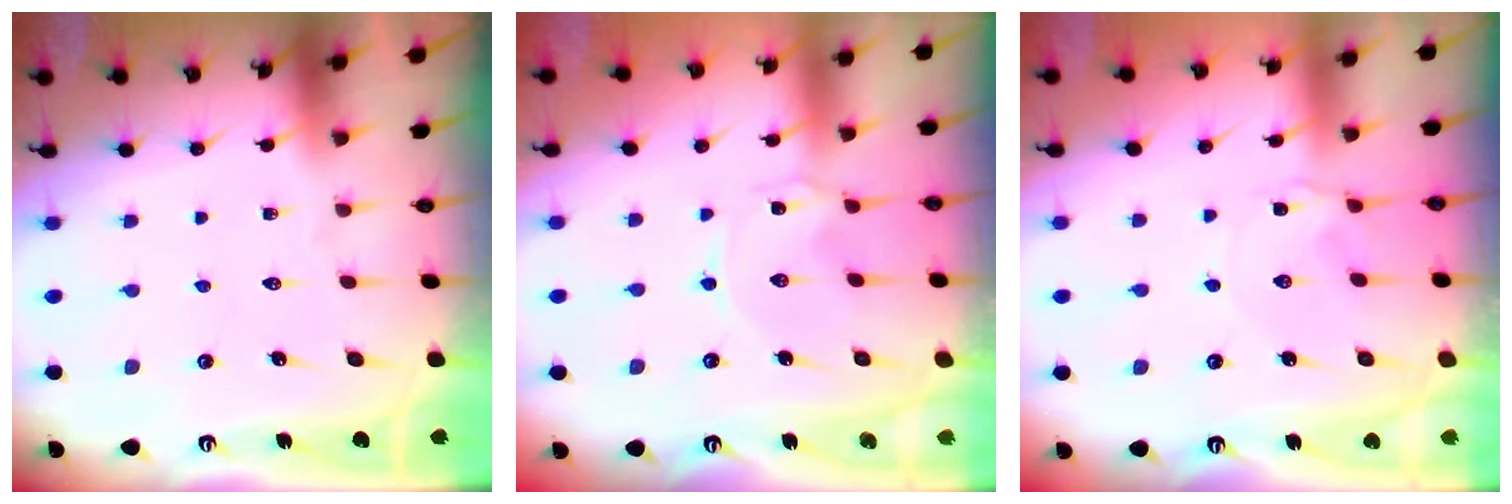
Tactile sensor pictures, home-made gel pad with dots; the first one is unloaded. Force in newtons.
{"total": 0.0}
{"total": 0.8, "press": 0.7, "slide": 0.3}